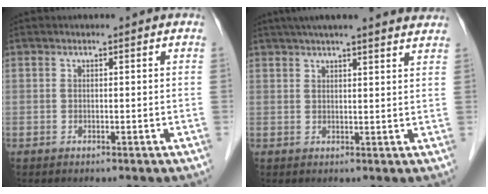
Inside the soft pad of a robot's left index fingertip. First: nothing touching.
{"total": 16.3, "force": [14.5, 1.1, 7.3], "torque": [-0.108, 0.030, 0.179]}